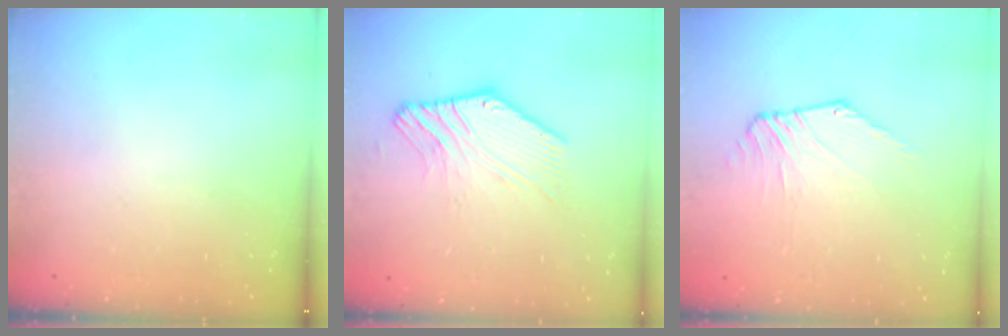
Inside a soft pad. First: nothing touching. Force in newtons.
{"total": 4.5, "press": 4.3, "slide": 1.1}
{"total": 1.1, "press": 1.1, "slide": 0.3}